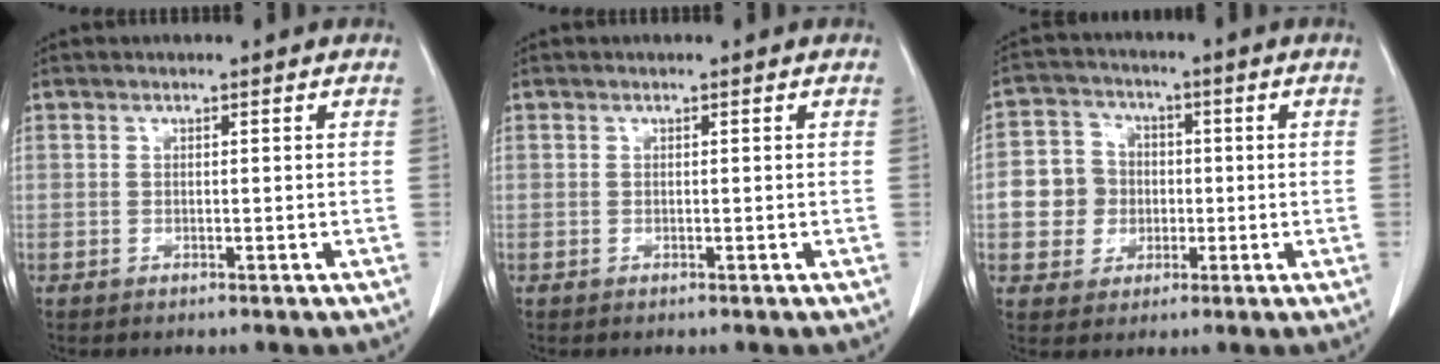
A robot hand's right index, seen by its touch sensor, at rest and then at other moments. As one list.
[{"total": 0.0}, {"total": 7.4, "force": [-0.7, 7.0, 2.5], "torque": [-0.060, 0.025, -0.007]}]